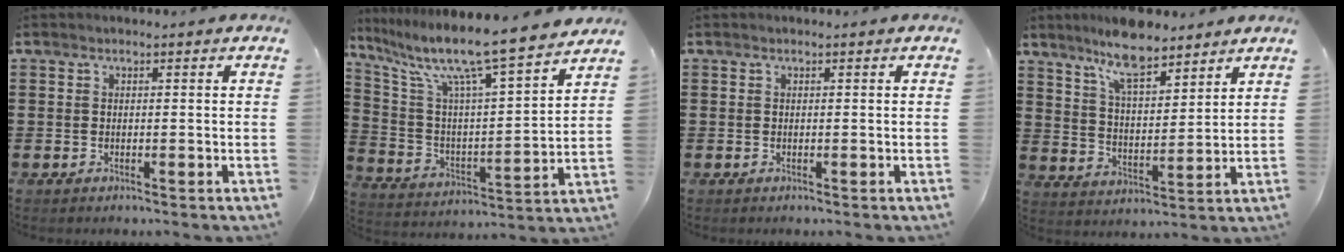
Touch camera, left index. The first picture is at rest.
{"total": 11.1, "force": [9.2, 0.2, 6.3], "torque": [-0.150, -0.072, 0.145]}
{"total": 0.0}
{"total": 9.0, "force": [7.3, 2.3, 4.9], "torque": [-0.107, -0.016, 0.132]}